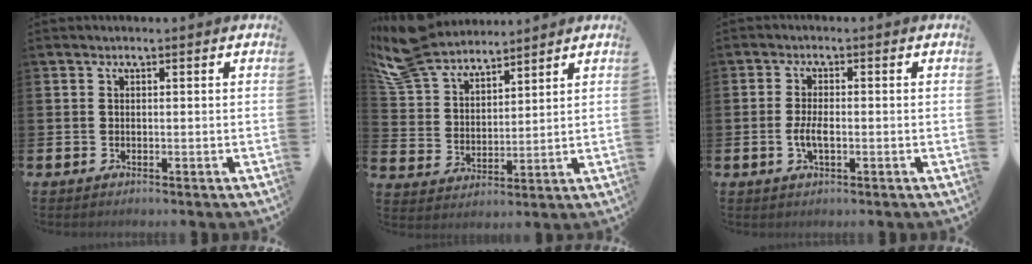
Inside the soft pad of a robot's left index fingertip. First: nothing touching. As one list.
[{"total": 8.1, "force": [7.5, 2.7, 1.2], "torque": [-0.071, -0.038, 0.141]}, {"total": 2.9, "force": [-0.6, 1.1, 2.6], "torque": [-0.054, -0.002, -0.014]}]